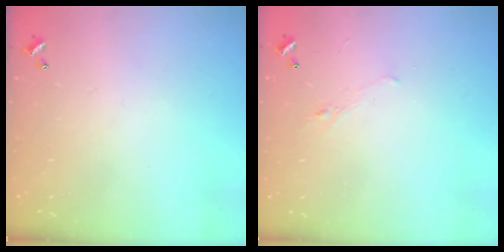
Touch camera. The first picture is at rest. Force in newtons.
{"total": 0.7, "press": 0.2, "slide": 0.6}